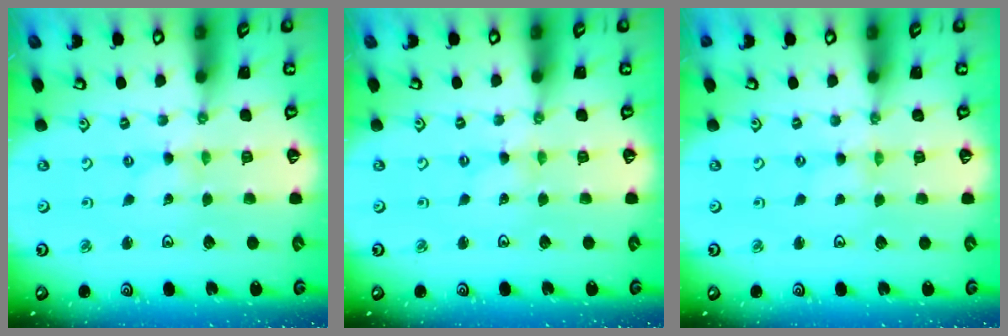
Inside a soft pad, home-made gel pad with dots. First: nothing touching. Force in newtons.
{"total": 0.0}
{"total": 0.0}